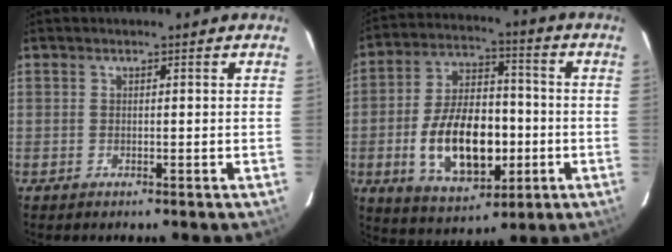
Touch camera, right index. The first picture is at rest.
{"total": 17.4, "force": [-3.9, 9.7, 14.0], "torque": [-0.270, 0.011, -0.048]}